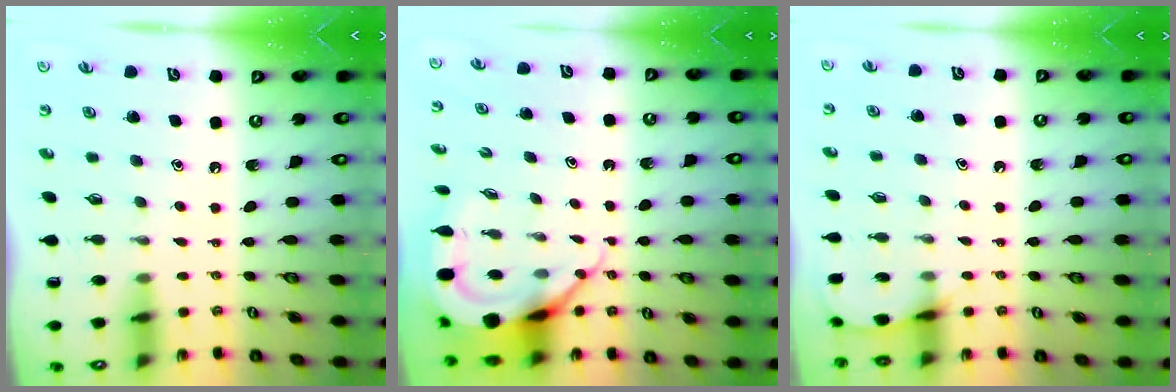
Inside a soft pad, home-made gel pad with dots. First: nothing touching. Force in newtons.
{"total": 8.5, "press": 8.4, "slide": 0.9}
{"total": 5.8, "press": 5.8, "slide": 0.7}